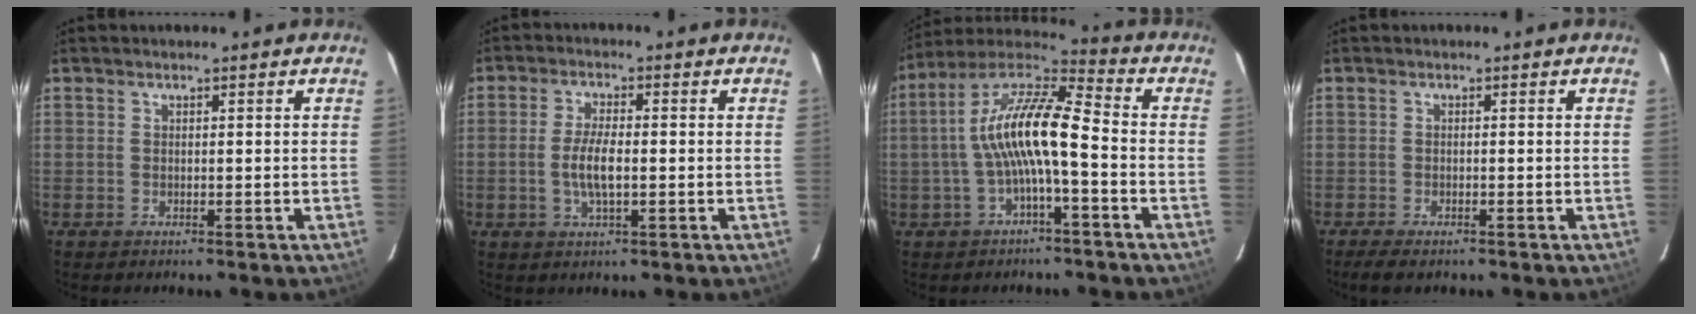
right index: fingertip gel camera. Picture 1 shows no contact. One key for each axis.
{"total": 5.3, "fx": -0.8, "fy": 1.6, "fz": 5.0, "tx": -0.100, "ty": -0.001, "tz": -0.015}
{"total": 12.9, "fx": -2.0, "fy": 2.6, "fz": 12.5, "tx": -0.244, "ty": 0.019, "tz": -0.041}
{"total": 3.3, "fx": -2.6, "fy": 0.8, "fz": 1.9, "tx": -0.046, "ty": -0.012, "tz": -0.043}